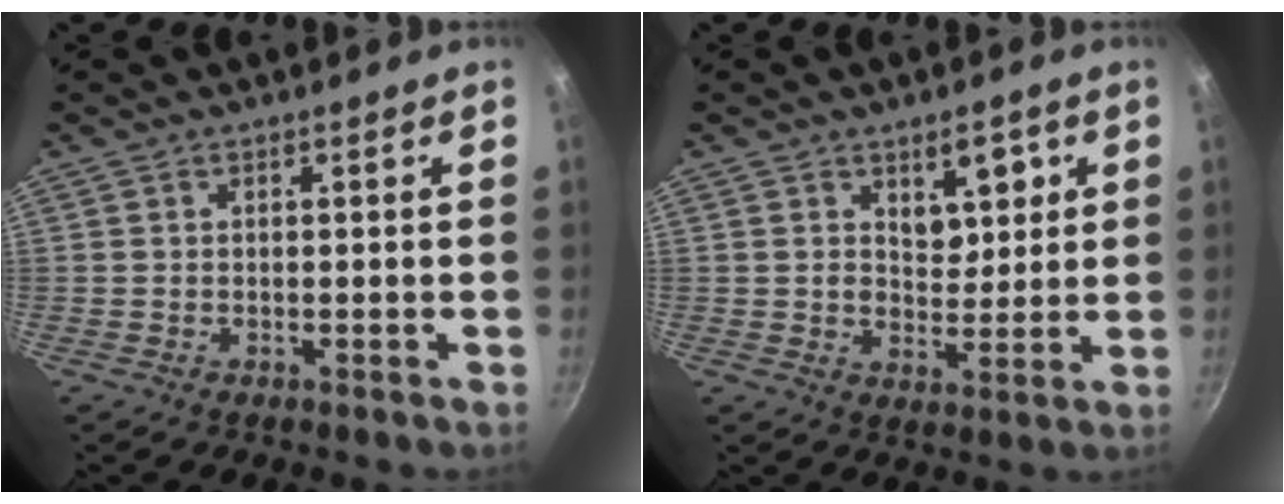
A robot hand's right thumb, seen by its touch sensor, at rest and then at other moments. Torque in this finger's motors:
{"motor_torque": [0.91, 0.74, 0.38, 0.55, 0.21]}